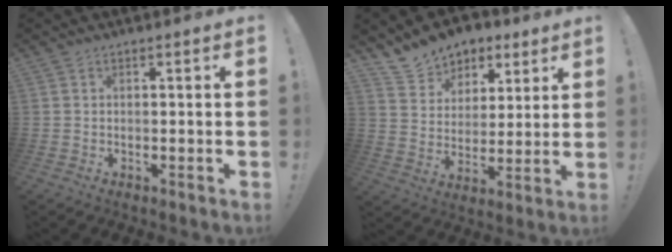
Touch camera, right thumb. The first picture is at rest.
{"total": 11.5, "force": [8.6, 7.4, 2.2], "torque": [-0.047, -0.061, 0.166]}